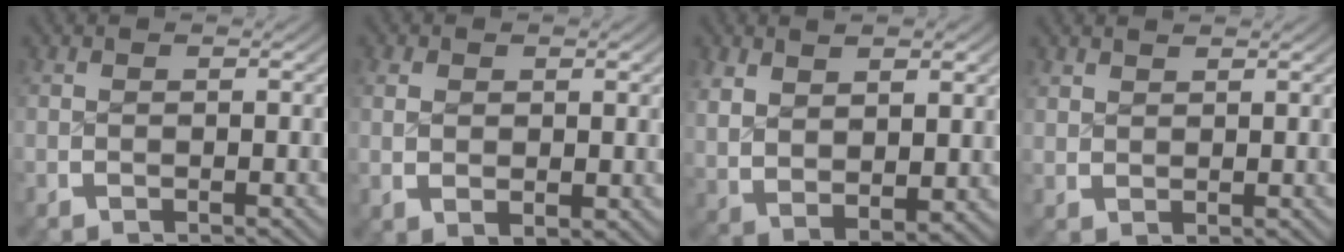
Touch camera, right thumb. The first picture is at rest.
{"total": 2.1, "force": [0.6, 1.3, 1.5], "torque": [-0.023, -0.006, 0.021]}
{"total": 6.8, "force": [1.3, 4.6, 4.8], "torque": [-0.104, -0.023, 0.044]}
{"total": 1.6, "force": [1.6, 0.3, 0.1], "torque": [0.005, 0.005, 0.037]}